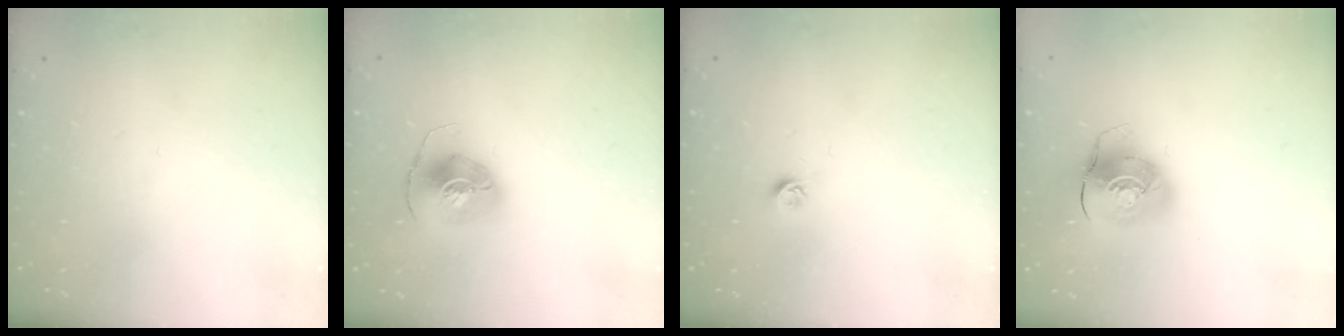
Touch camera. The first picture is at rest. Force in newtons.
{"total": 8.1, "press": 8.1, "slide": 0.3}
{"total": 5.0, "press": 4.9, "slide": 0.7}
{"total": 10.2, "press": 10.1, "slide": 1.3}